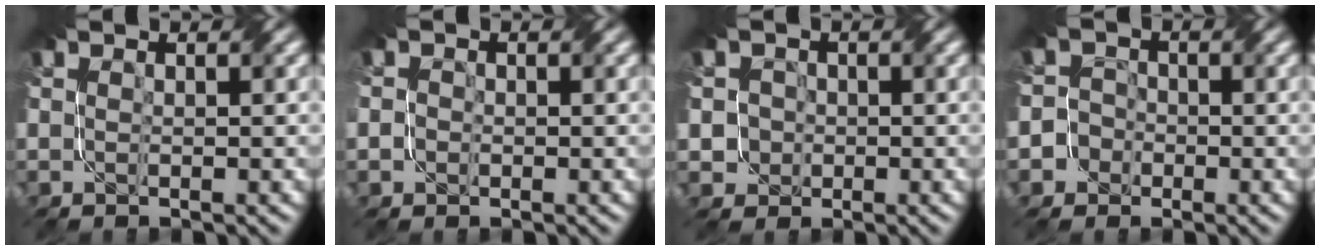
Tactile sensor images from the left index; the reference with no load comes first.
{"total": 1.1, "force": [-0.3, 1.0, 0.5], "torque": [-0.001, 0.004, -0.015]}
{"total": 2.6, "force": [-0.4, 2.4, 0.7], "torque": [-0.005, 0.013, -0.010]}
{"total": 3.9, "force": [-2.2, 3.2, 0.2], "torque": [0.019, 0.009, -0.060]}